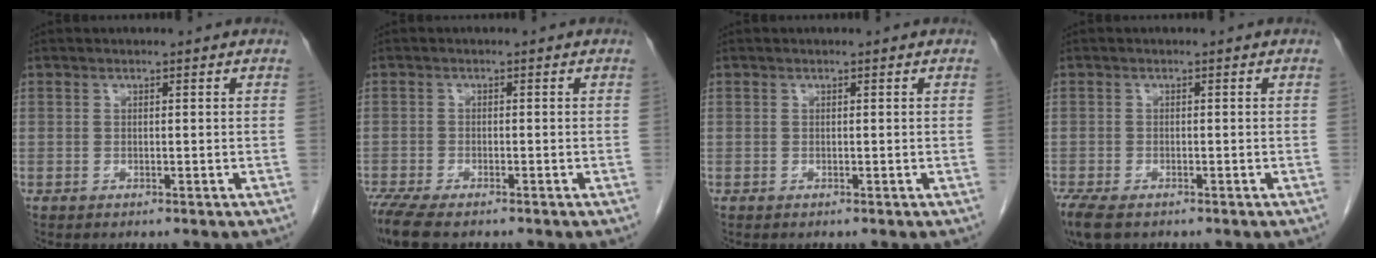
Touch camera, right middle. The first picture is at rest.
{"total": 7.4, "force": [-5.8, 2.0, 4.2], "torque": [-0.079, -0.017, -0.096]}
{"total": 0.0}
{"total": 6.4, "force": [-4.4, 2.8, 3.8], "torque": [-0.083, -0.017, -0.073]}